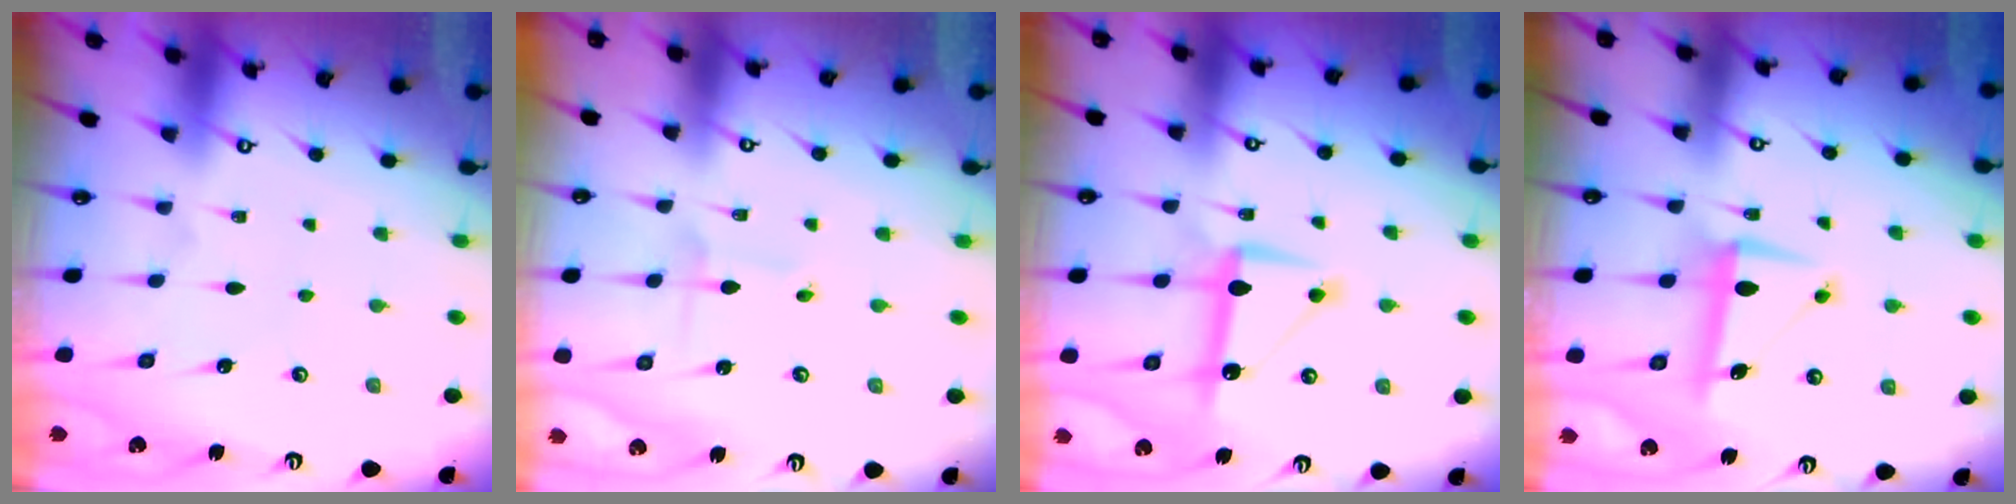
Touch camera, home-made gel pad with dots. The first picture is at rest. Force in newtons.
{"total": 1.8, "press": 1.8, "slide": 0.1}
{"total": 10.2, "press": 10.2, "slide": 0.4}
{"total": 7.6, "press": 7.5, "slide": 1.1}